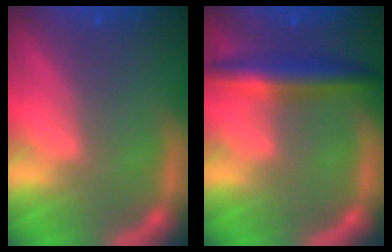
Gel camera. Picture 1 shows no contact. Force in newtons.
{"total": 4.5}